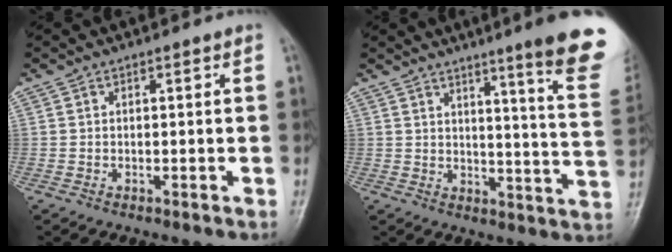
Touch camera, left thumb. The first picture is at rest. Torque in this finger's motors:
{"motor_torque": [2.82, 1.26, 1.80, -0.97, 0.25]}